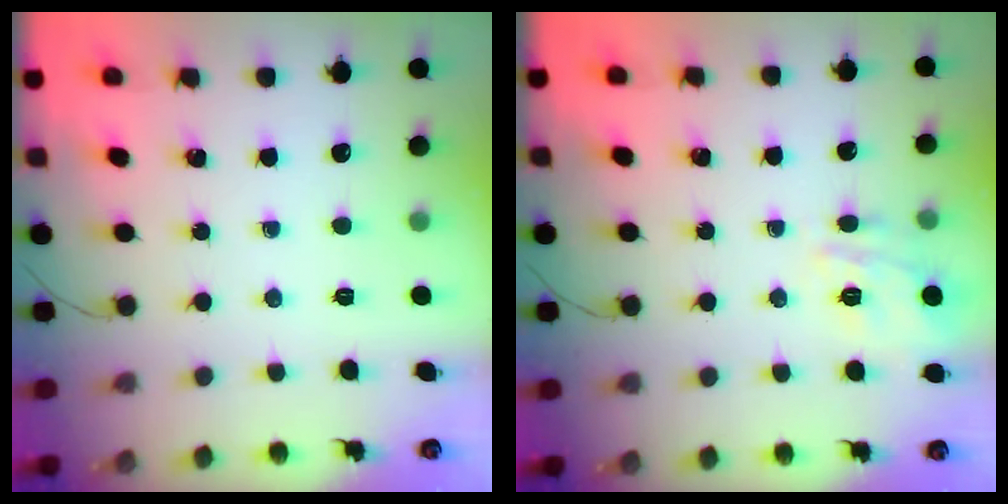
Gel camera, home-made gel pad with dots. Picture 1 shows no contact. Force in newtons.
{"total": 5.1, "press": 5.0, "slide": 0.8}